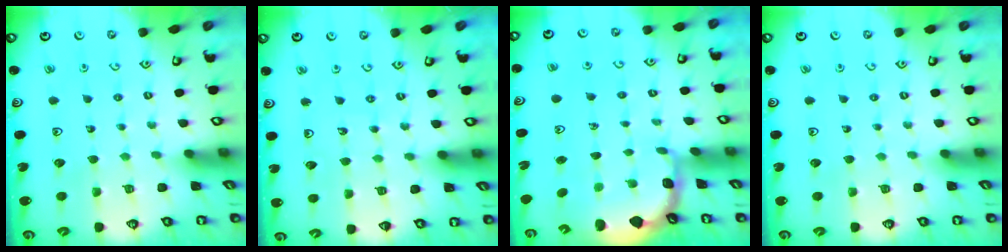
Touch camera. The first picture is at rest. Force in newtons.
{"total": 5.1, "press": 4.4, "slide": 2.6}
{"total": 1.8, "press": 1.7, "slide": 0.4}
{"total": 0.0}